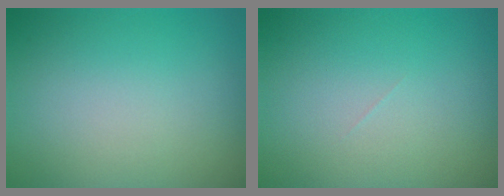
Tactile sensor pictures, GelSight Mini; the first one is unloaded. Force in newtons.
{"total": 0.0}